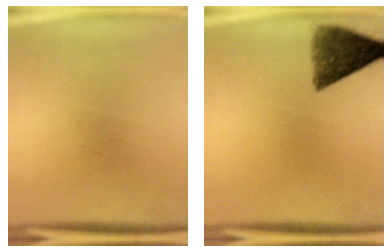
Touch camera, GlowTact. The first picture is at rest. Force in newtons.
{"total": 8.5}